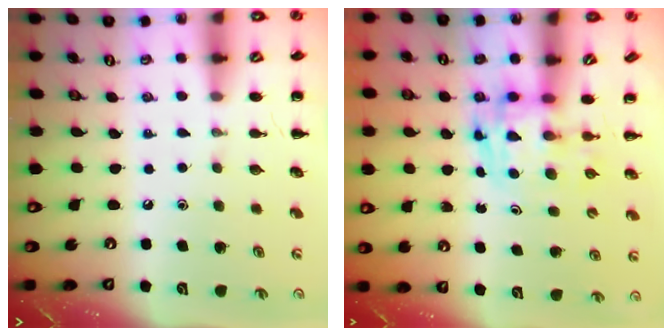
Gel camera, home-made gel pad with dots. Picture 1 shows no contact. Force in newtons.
{"total": 3.4, "press": 3.4, "slide": 0.6}